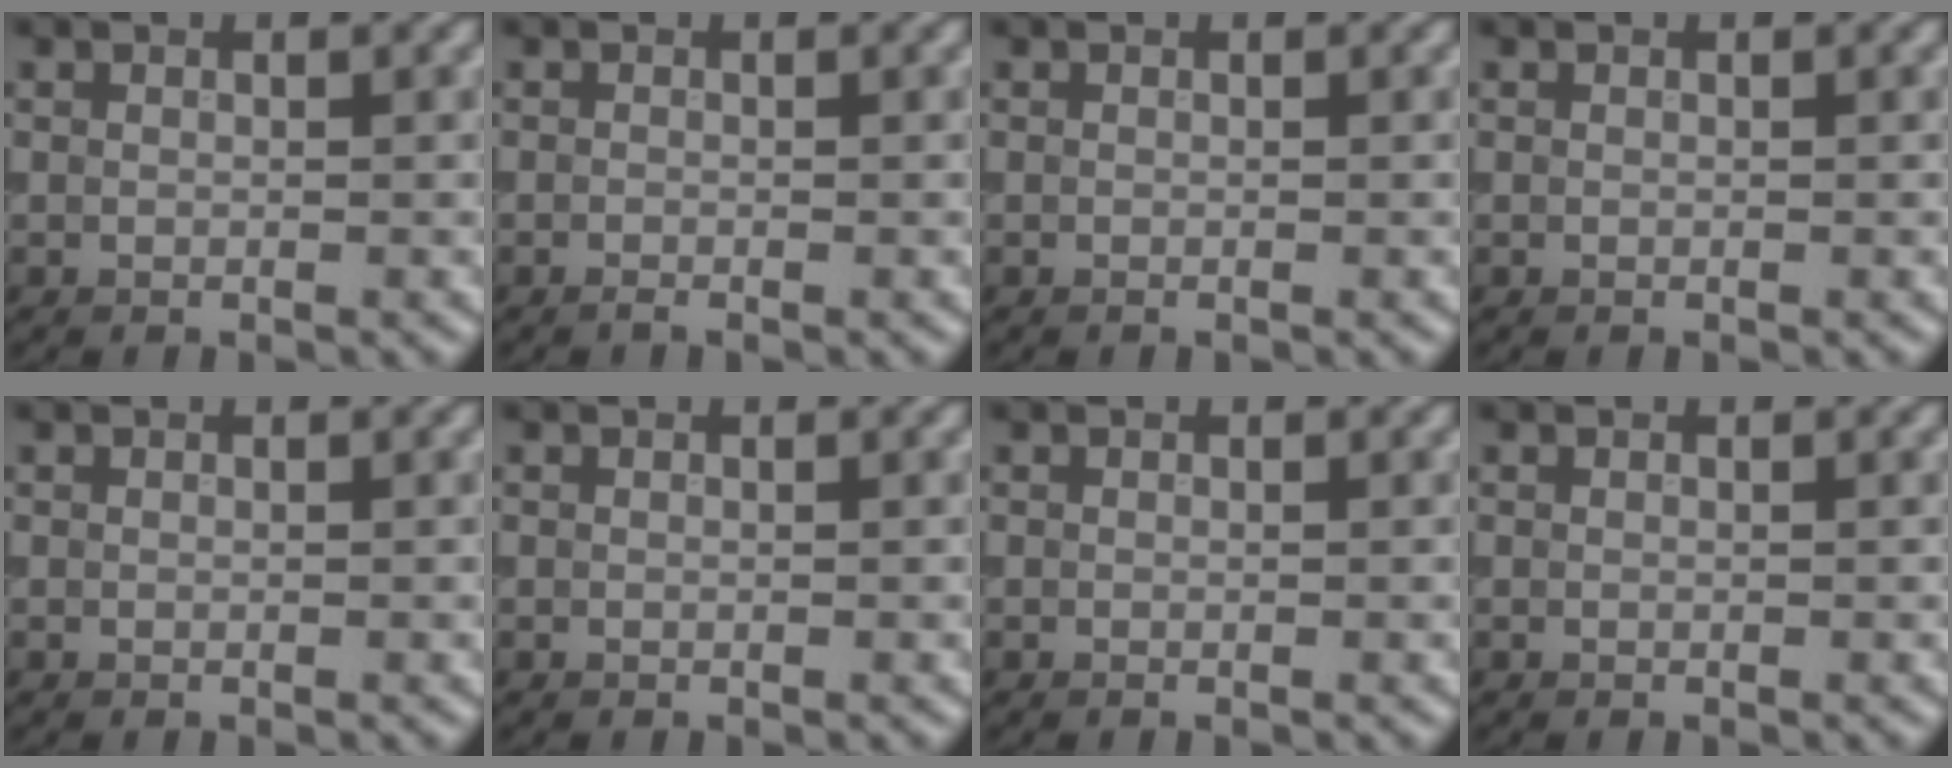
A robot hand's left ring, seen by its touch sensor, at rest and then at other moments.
{"total": 0.5, "force": [-0.4, 0.1, 0.4], "torque": [-0.005, -0.003, -0.007]}
{"total": 0.0}
{"total": 0.0}
{"total": 0.0}
{"total": 0.0}
{"total": 0.0}
{"total": 0.0}